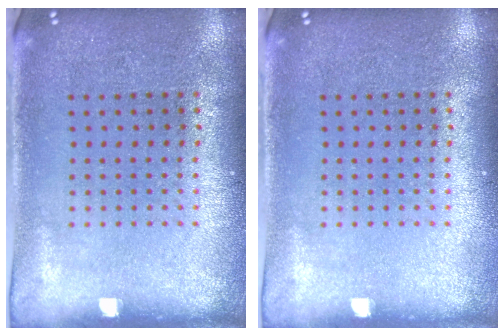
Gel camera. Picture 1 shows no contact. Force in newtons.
{"total": 0.0}